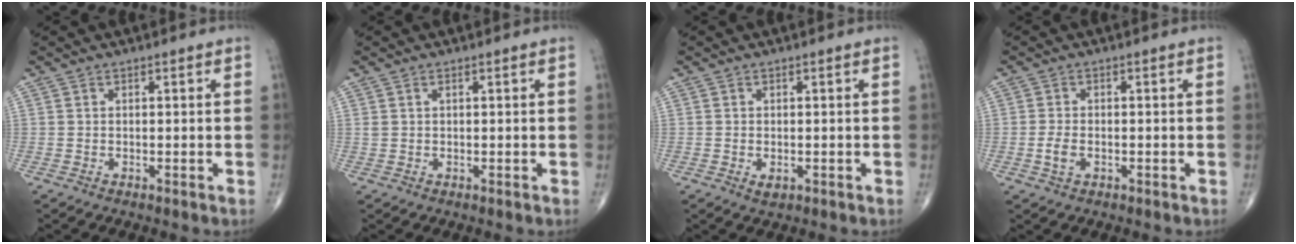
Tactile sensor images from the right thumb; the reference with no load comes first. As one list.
[{"total": 0.9, "force": [0.4, 0.5, 0.6], "torque": [-0.015, 0.007, 0.012]}, {"total": 1.5, "force": [-0.4, 0.9, 1.1], "torque": [-0.018, -0.004, -0.003]}, {"total": 2.7, "force": [-0.7, 1.6, 2.1], "torque": [-0.044, 0.003, -0.013]}]